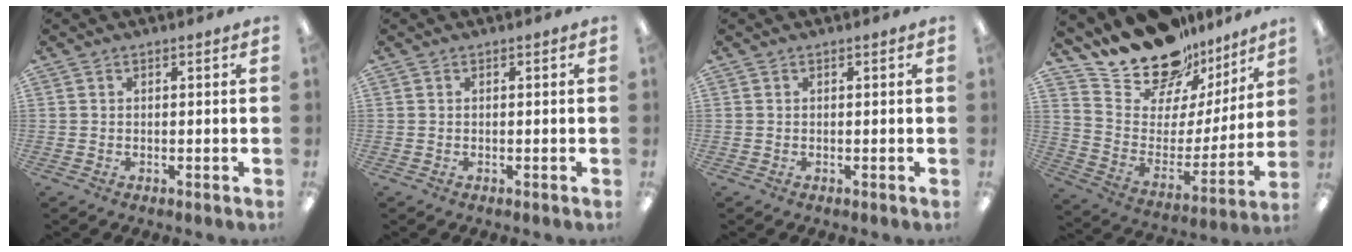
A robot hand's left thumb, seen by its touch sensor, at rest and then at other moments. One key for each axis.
{"total": 0.0}
{"total": 0.0}
{"total": 19.4, "fx": 17.5, "fy": 7.1, "fz": 4.5, "tx": -0.090, "ty": -0.144, "tz": 0.310}